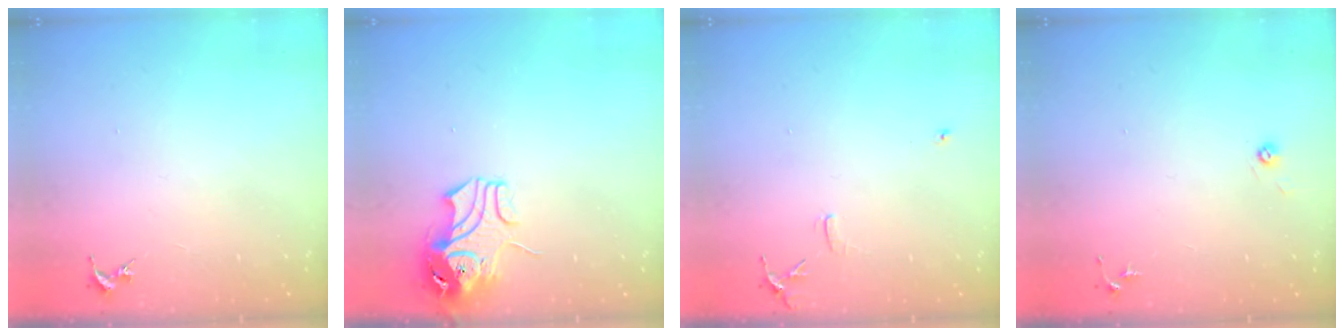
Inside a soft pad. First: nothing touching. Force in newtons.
{"total": 9.1, "press": 9.0, "slide": 1.4}
{"total": 6.2, "press": 6.1, "slide": 0.7}
{"total": 3.1, "press": 3.0, "slide": 0.8}